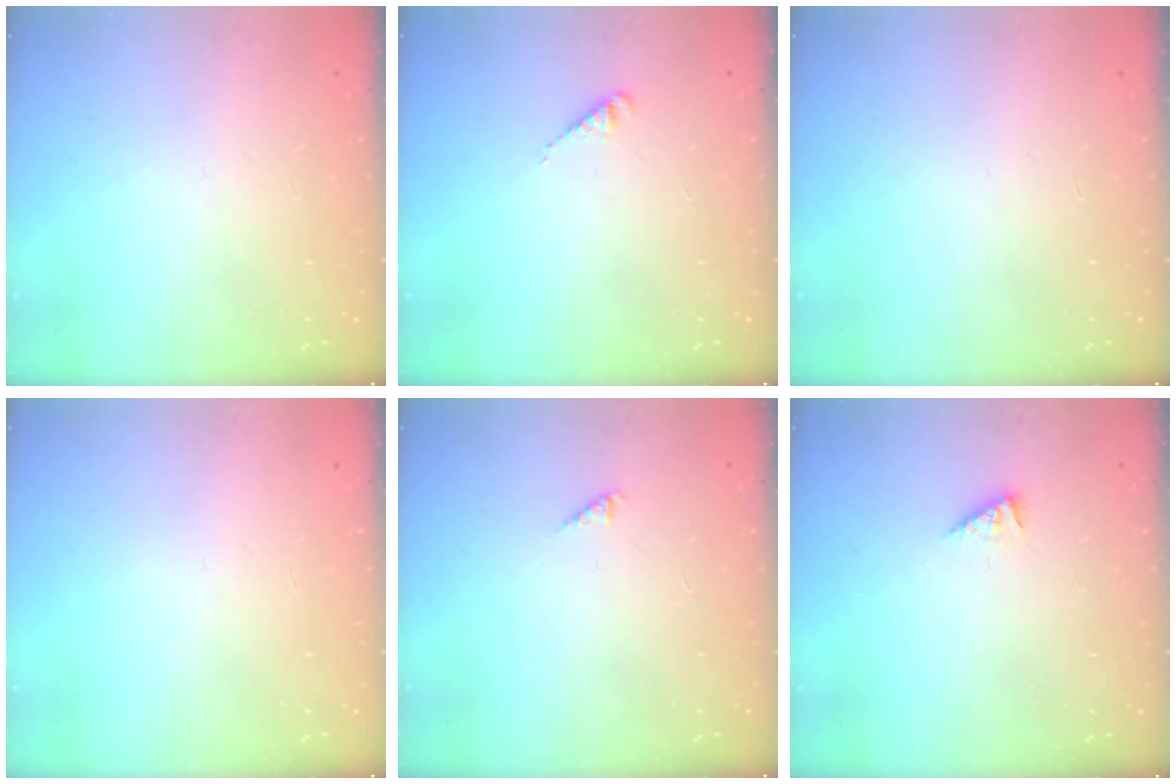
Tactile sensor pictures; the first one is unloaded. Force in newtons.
{"total": 2.3, "press": 2.3, "slide": 0.4}
{"total": 0.0}
{"total": 0.0}
{"total": 0.0}
{"total": 1.7, "press": 1.7, "slide": 0.3}